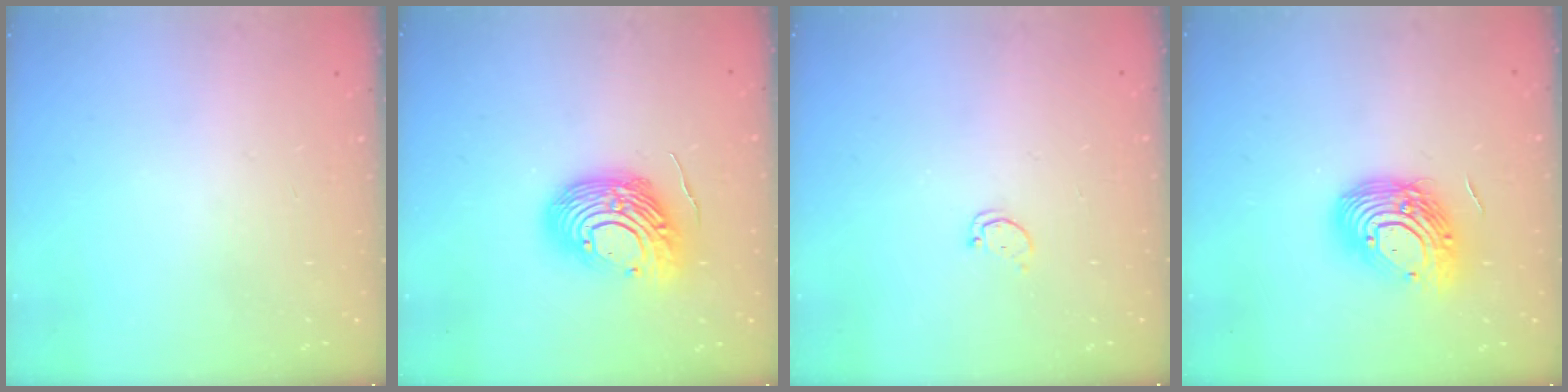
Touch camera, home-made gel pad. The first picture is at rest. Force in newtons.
{"total": 14.4, "press": 14.3, "slide": 2.2}
{"total": 1.7, "press": 1.7, "slide": 0.2}
{"total": 15.2, "press": 15.1, "slide": 1.4}